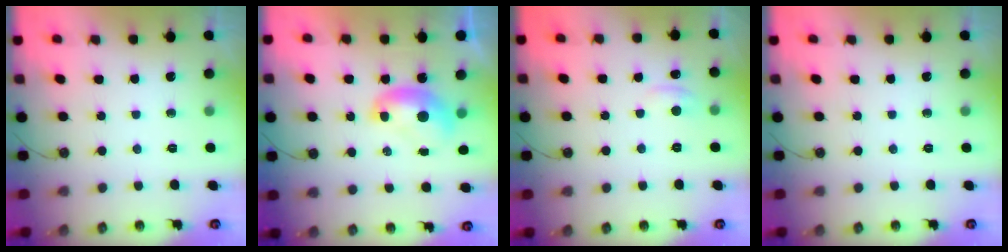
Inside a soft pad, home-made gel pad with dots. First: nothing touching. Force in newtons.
{"total": 1.4, "press": 1.4, "slide": 0.3}
{"total": 1.9, "press": 1.8, "slide": 0.6}
{"total": 0.0}